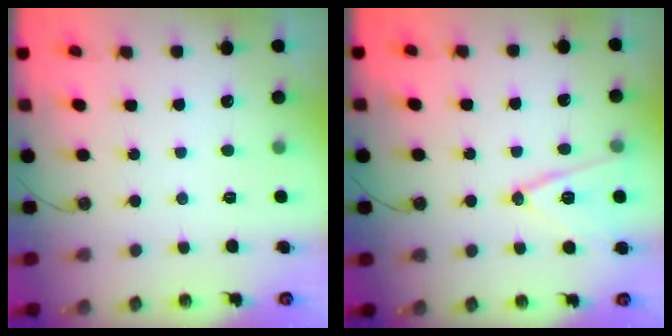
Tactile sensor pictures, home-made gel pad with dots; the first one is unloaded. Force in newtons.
{"total": 12.3, "press": 11.9, "slide": 3.2}